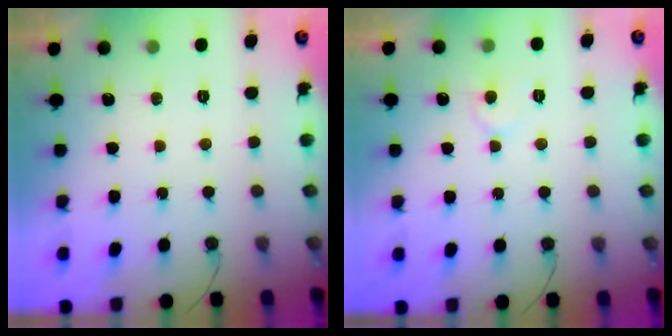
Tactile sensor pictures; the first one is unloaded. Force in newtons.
{"total": 5.1, "press": 5.1, "slide": 0.5}